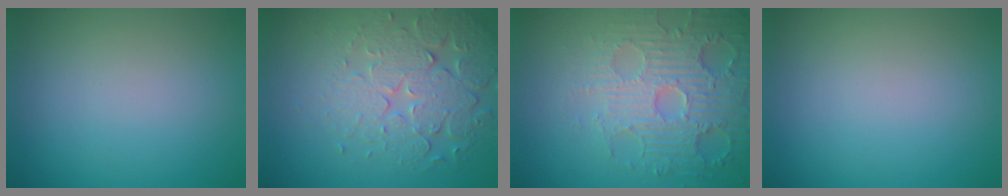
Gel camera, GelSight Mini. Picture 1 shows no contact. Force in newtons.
{"total": 5.7, "press": 4.7, "slide": 3.1}
{"total": 5.5, "press": 5.1, "slide": 2.0}
{"total": 0.0}